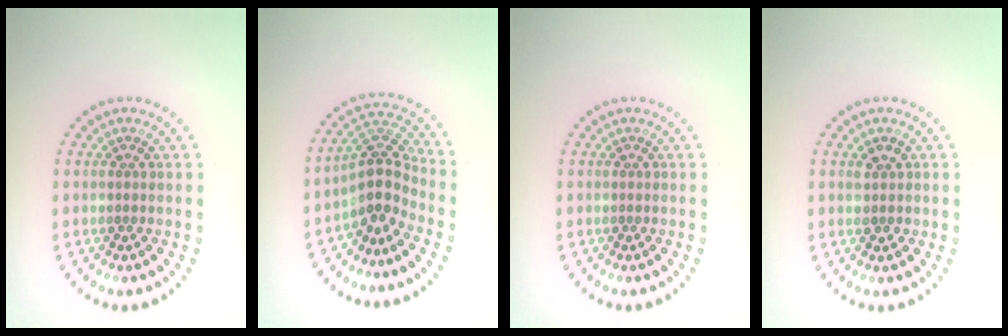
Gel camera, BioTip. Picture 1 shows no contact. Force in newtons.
{"total": 3.6, "press": 2.7, "slide": 2.5}
{"total": 0.0}
{"total": 1.5, "press": 1.5, "slide": 0.2}